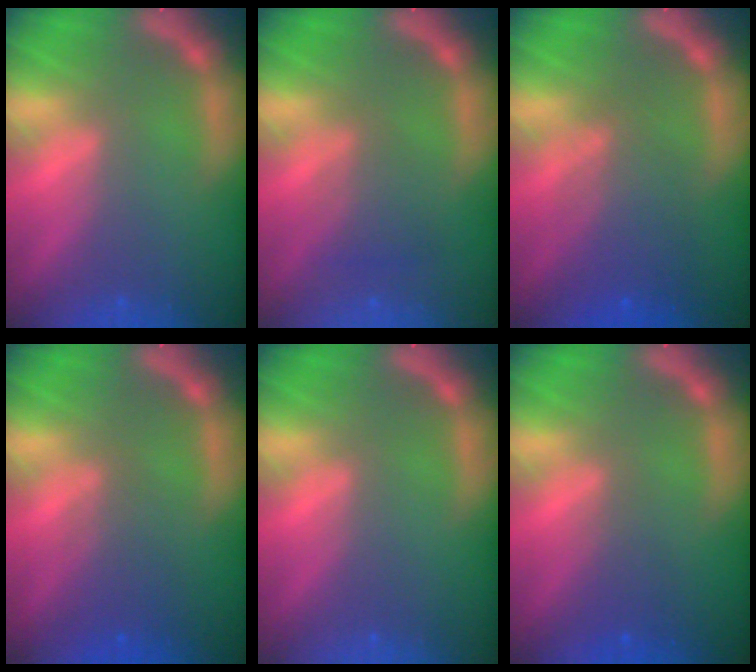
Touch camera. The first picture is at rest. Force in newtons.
{"total": 2.5}
{"total": 5.1}
{"total": 3.0}
{"total": 0.0}
{"total": 2.0}